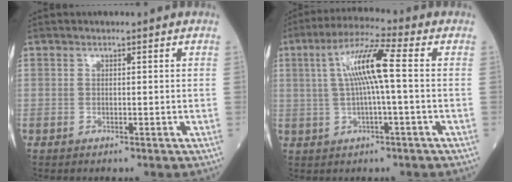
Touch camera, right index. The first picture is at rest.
{"total": 8.9, "force": [1.0, 0.4, 8.8], "torque": [-0.172, 0.020, 0.018]}